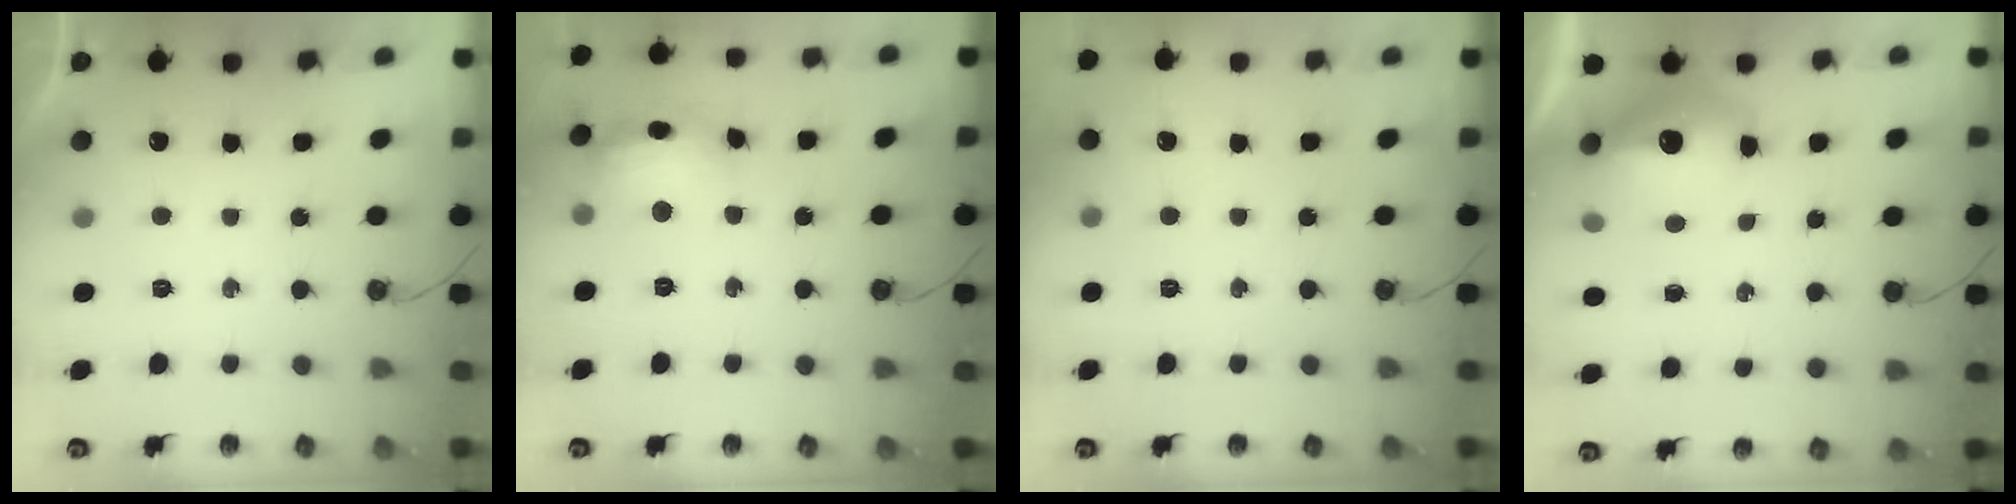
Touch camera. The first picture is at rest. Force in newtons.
{"total": 15.0, "press": 14.9, "slide": 2.0}
{"total": 0.0}
{"total": 15.0, "press": 14.9, "slide": 1.2}